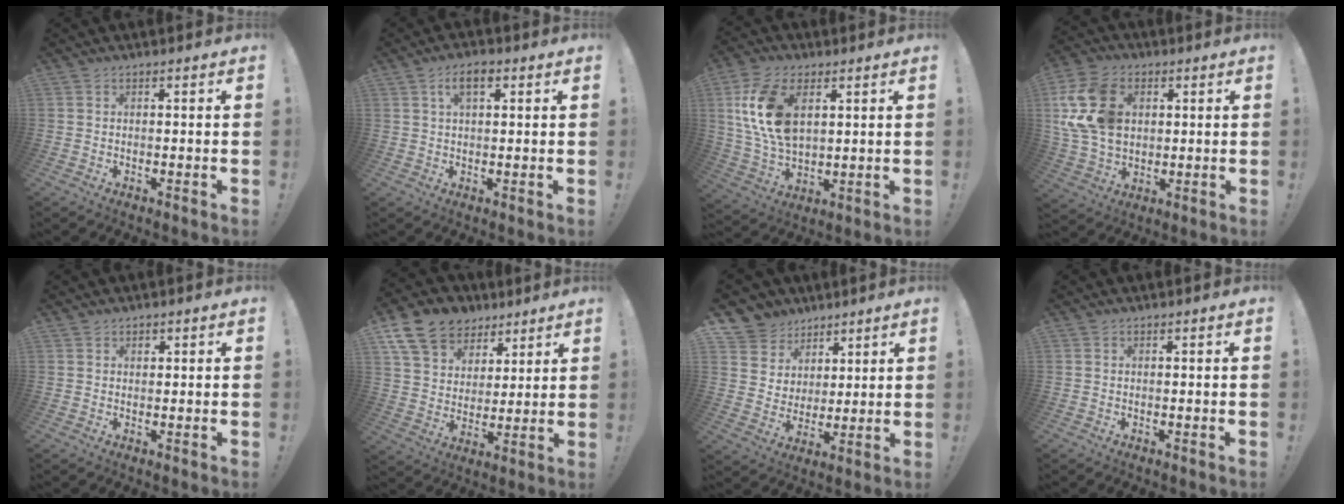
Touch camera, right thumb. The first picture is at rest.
{"total": 5.4, "force": [2.3, 2.5, 4.2], "torque": [-0.067, 0.001, 0.038]}
{"total": 15.9, "force": [5.0, 9.7, 11.6], "torque": [-0.232, -0.010, 0.094]}
{"total": 18.0, "force": [4.3, 13.4, 11.2], "torque": [-0.210, -0.009, 0.086]}
{"total": 1.0, "force": [0.5, 0.9, 0.1], "torque": [0.000, 0.000, 0.008]}
{"total": 13.8, "force": [8.5, 9.8, 4.6], "torque": [-0.084, -0.048, 0.167]}
{"total": 9.1, "force": [4.9, 7.6, 1.1], "torque": [-0.020, -0.042, 0.103]}
{"total": 0.0}